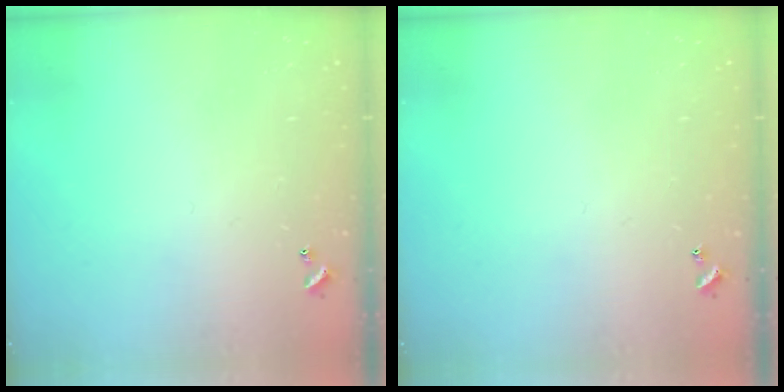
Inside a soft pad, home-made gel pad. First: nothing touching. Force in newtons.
{"total": 0.0}